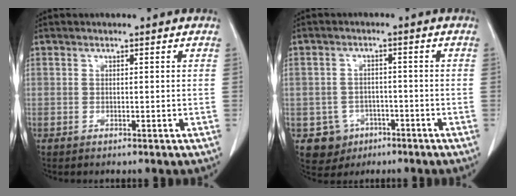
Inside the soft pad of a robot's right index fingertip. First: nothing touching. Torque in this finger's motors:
{"motor_torque": [-0.25, 0.00, -0.74, -0.21]}